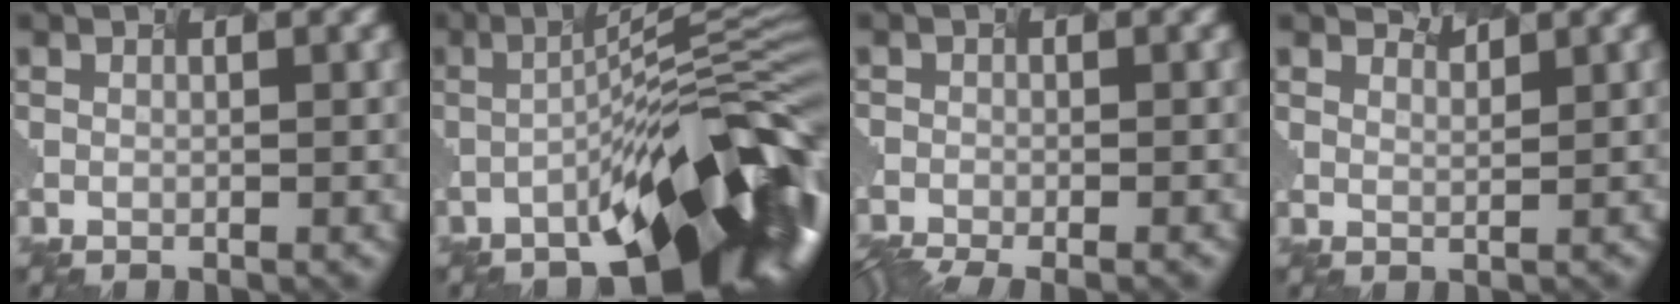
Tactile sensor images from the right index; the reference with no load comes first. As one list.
[{"total": 14.5, "force": [-6.8, 3.6, 12.3], "torque": [-0.166, 0.017, -0.105]}, {"total": 8.3, "force": [-6.5, 2.8, 4.4], "torque": [-0.055, -0.013, -0.062]}, {"total": 1.3, "force": [1.1, -0.2, -0.6], "torque": [0.003, -0.001, 0.031]}]